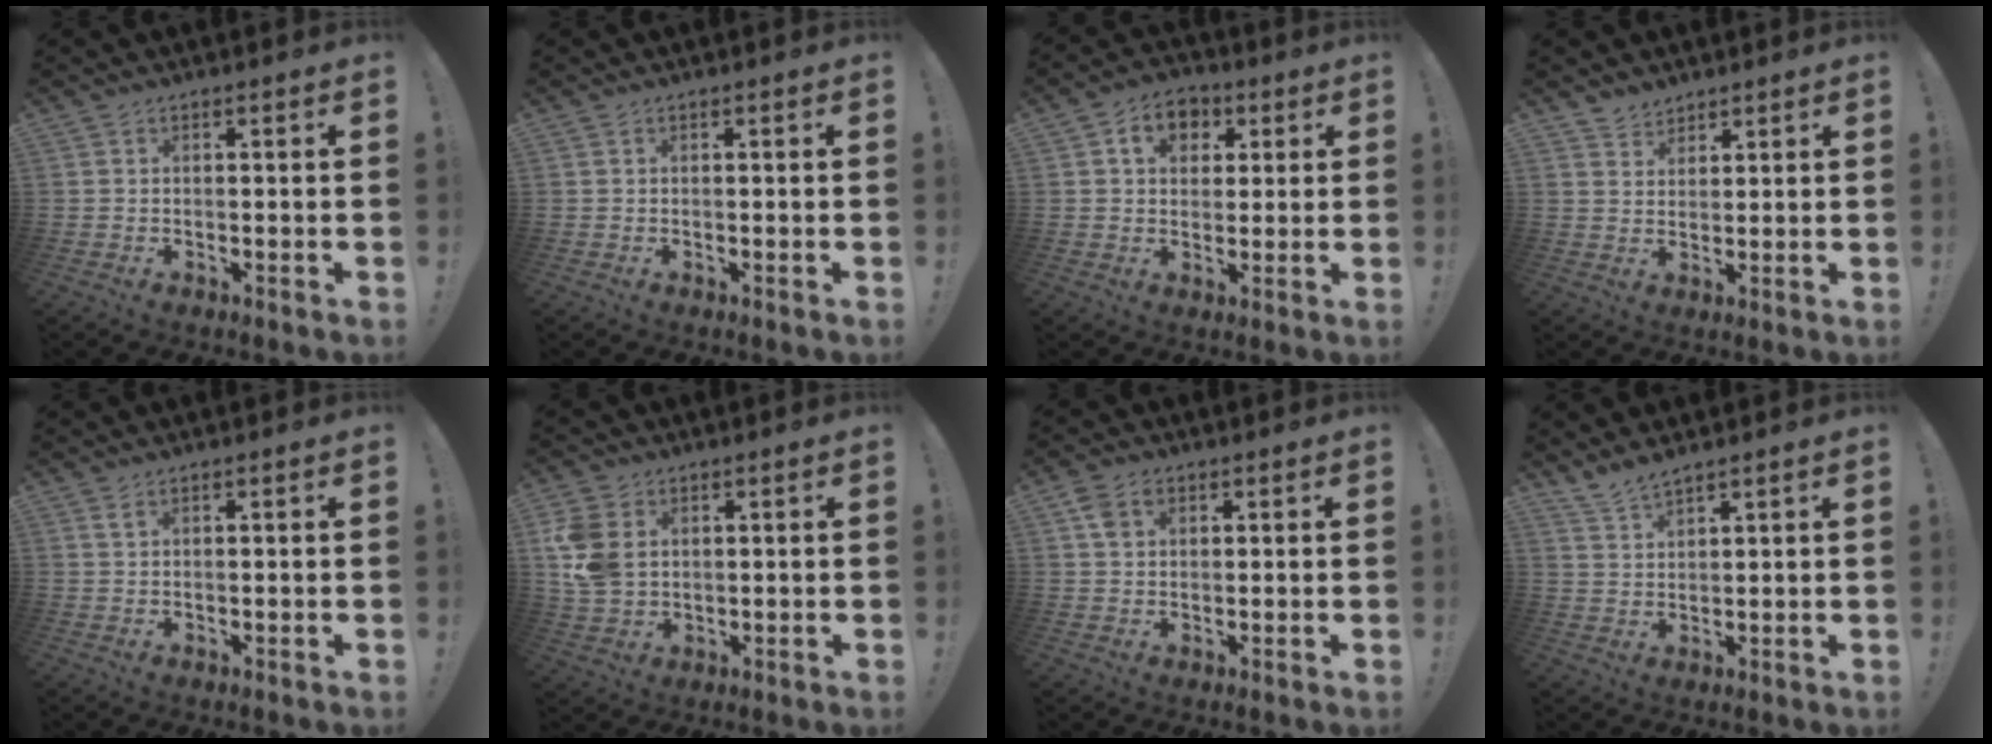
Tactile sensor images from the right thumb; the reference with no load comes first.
{"total": 0.0}
{"total": 8.5, "force": [2.9, 6.7, 4.2], "torque": [-0.050, -0.003, 0.054]}
{"total": 4.2, "force": [3.6, 2.1, 0.2], "torque": [0.006, -0.028, 0.066]}
{"total": 1.5, "force": [1.0, 0.3, 1.1], "torque": [-0.015, -0.001, 0.016]}
{"total": 10.6, "force": [2.8, 7.9, 6.5], "torque": [-0.141, 0.002, 0.059]}
{"total": 5.0, "force": [2.2, 3.5, 2.8], "torque": [-0.040, -0.002, 0.042]}
{"total": 4.7, "force": [4.3, 0.9, 1.7], "torque": [-0.035, -0.026, 0.081]}